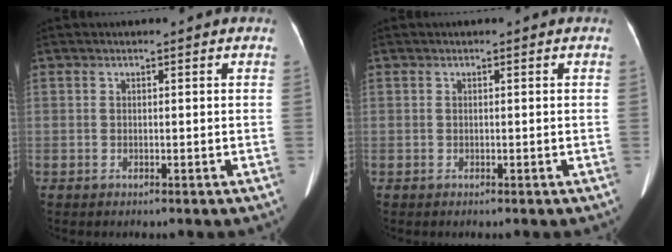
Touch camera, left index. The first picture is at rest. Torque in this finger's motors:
{"motor_torque": [-0.01, 0.01, 0.00, 0.00]}